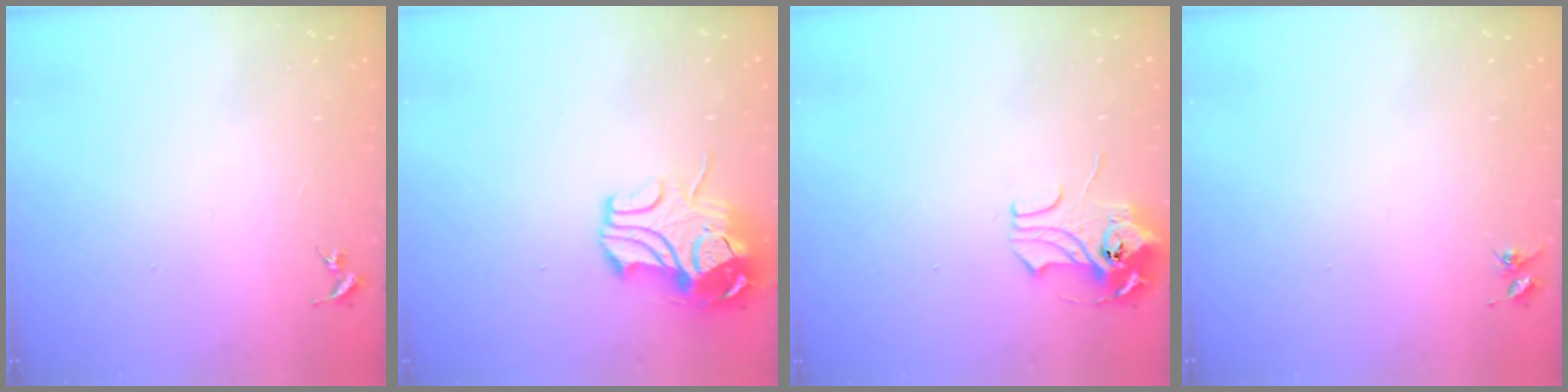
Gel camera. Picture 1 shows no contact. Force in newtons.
{"total": 12.8, "press": 12.7, "slide": 1.7}
{"total": 10.2, "press": 10.2, "slide": 1.1}
{"total": 3.2, "press": 3.1, "slide": 0.4}